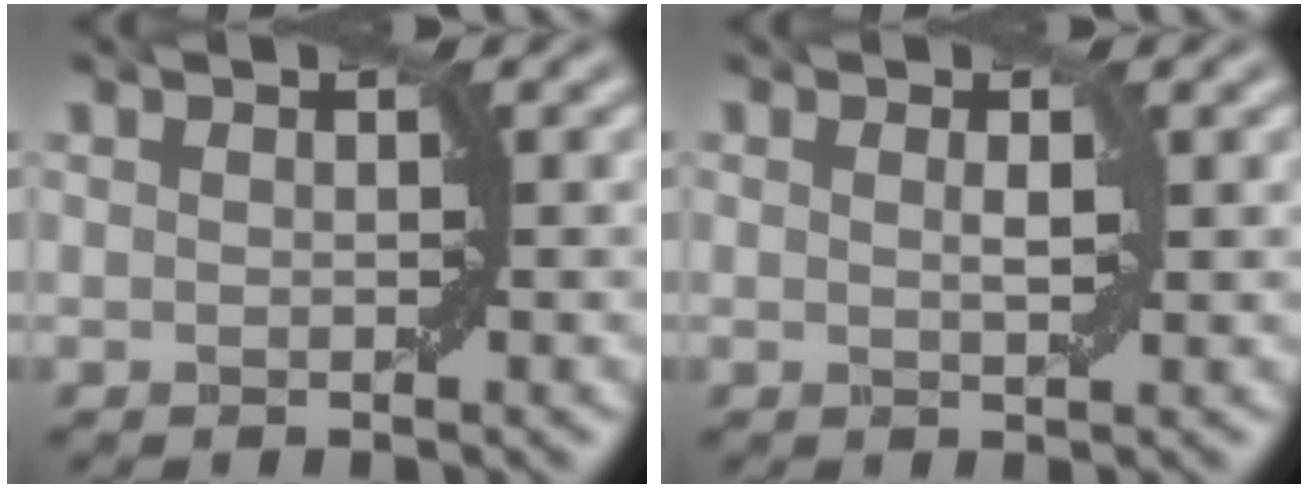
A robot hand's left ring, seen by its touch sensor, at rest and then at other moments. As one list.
[{"total": 0.9, "force": [0.2, 0.3, 0.8], "torque": [-0.008, 0.006, -0.002]}]